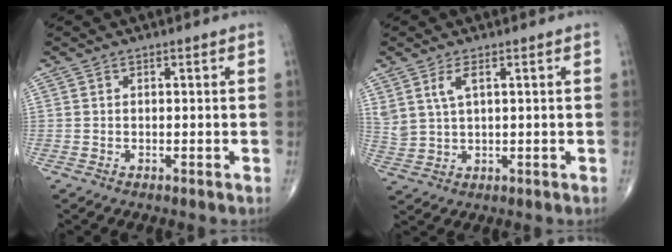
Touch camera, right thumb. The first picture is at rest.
{"total": 4.5, "force": [2.3, 1.8, 3.5], "torque": [-0.075, -0.006, 0.054]}